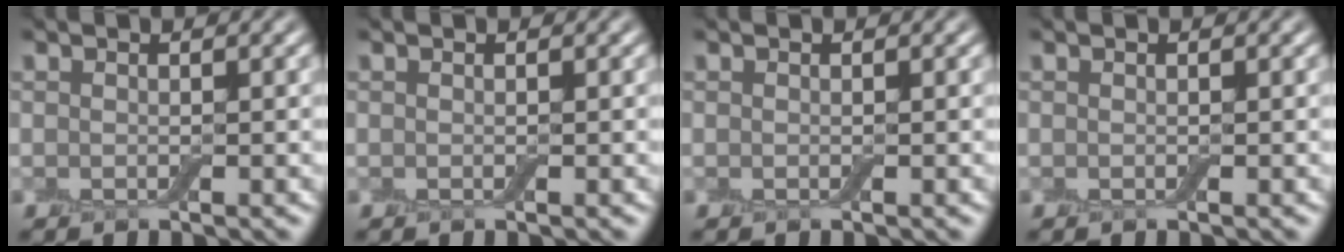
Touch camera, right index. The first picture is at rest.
{"total": 0.0}
{"total": 0.0}
{"total": 0.0}